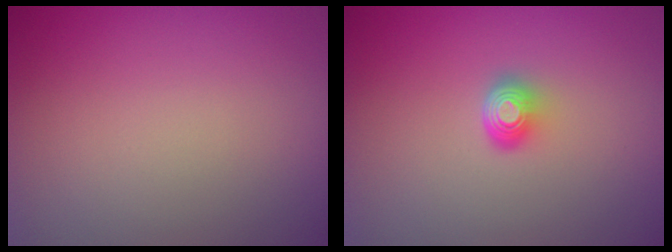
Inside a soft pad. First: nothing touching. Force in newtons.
{"total": 2.1, "press": 1.4, "slide": 1.6}